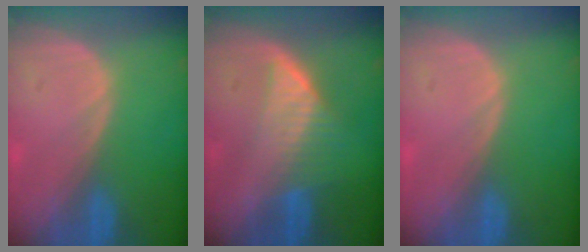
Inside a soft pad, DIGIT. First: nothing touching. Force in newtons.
{"total": 6.5, "press": 5.8, "slide": 3.0}
{"total": 0.0}